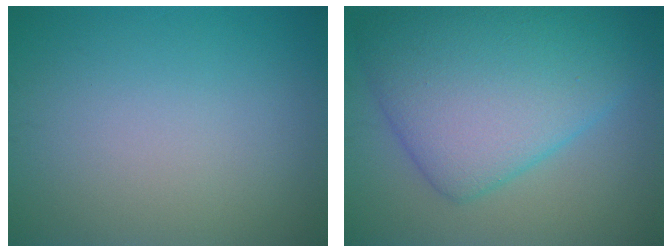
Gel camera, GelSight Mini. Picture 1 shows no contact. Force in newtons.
{"total": 9.7, "press": 9.7, "slide": 0.2}